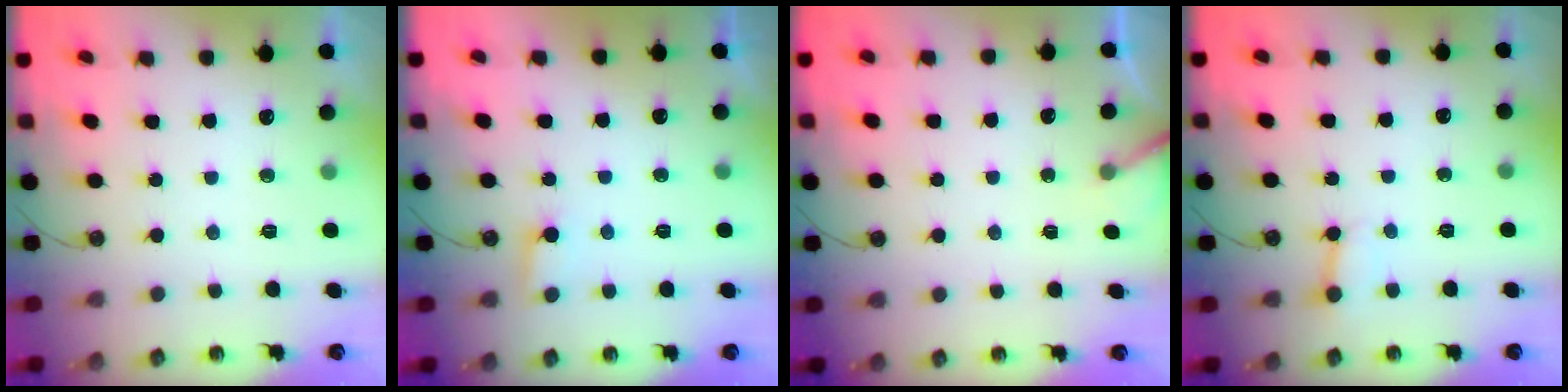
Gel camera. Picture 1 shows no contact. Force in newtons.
{"total": 4.6, "press": 4.6, "slide": 0.4}
{"total": 4.6, "press": 4.6, "slide": 0.4}
{"total": 2.7, "press": 2.7, "slide": 0.1}